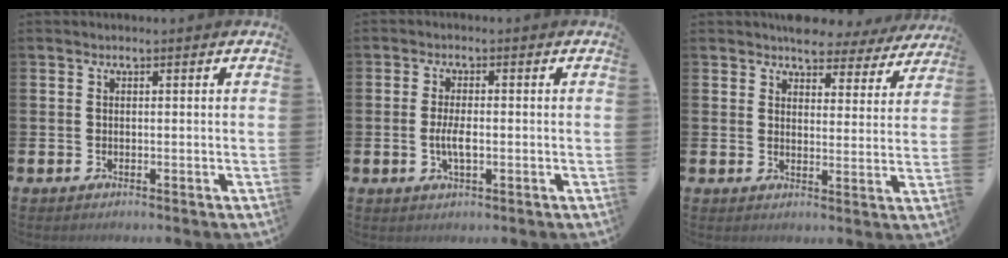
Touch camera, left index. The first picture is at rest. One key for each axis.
{"total": 3.3, "fx": -0.4, "fy": 1.2, "fz": 3.0, "tx": -0.059, "ty": -0.002, "tz": -0.011}
{"total": 5.0, "fx": 4.6, "fy": 2.0, "fz": 0.6, "tx": -0.016, "ty": -0.027, "tz": 0.080}